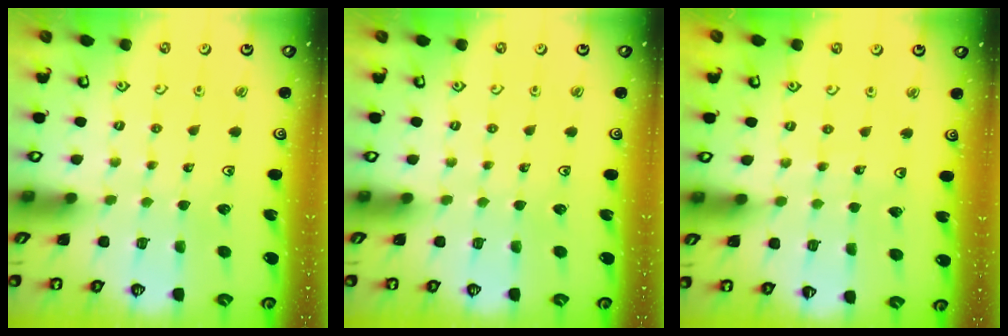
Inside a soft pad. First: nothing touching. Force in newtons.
{"total": 0.0}
{"total": 2.9, "press": 2.9, "slide": 0.4}